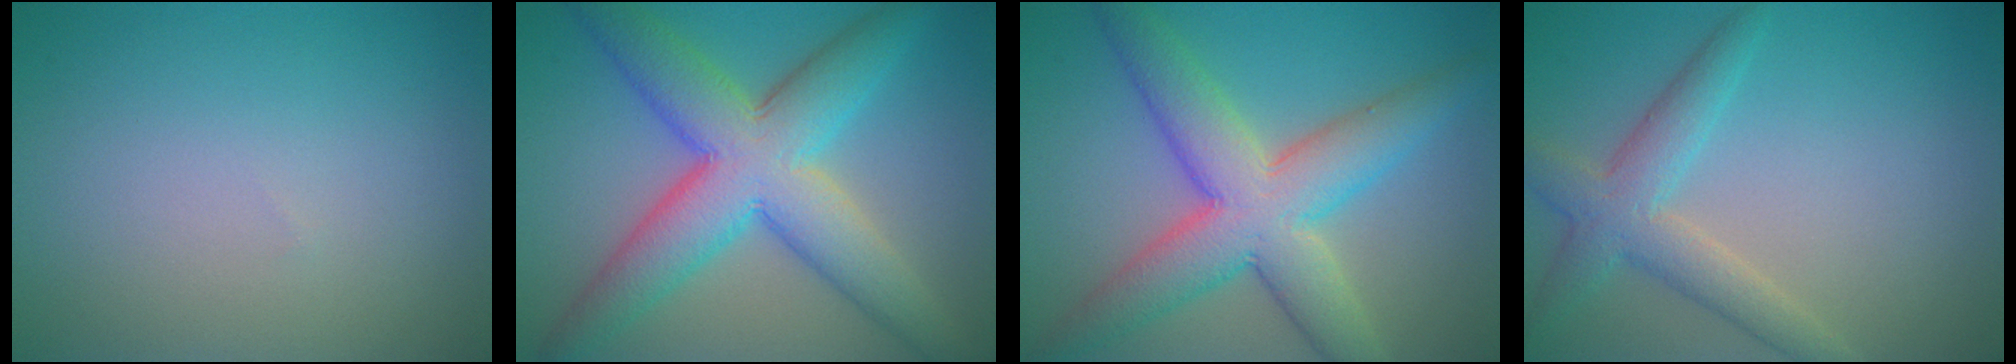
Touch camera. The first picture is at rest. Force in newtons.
{"total": 9.7, "press": 9.7, "slide": 0.2}
{"total": 8.5, "press": 8.5, "slide": 0.3}
{"total": 4.0, "press": 4.0, "slide": 0.3}